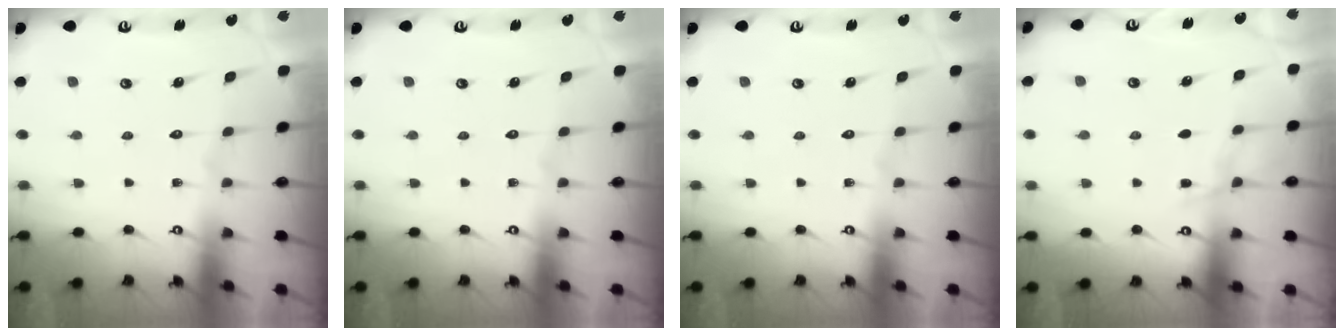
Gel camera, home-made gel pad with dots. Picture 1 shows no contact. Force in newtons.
{"total": 0.0}
{"total": 0.0}
{"total": 5.6, "press": 5.6, "slide": 0.6}